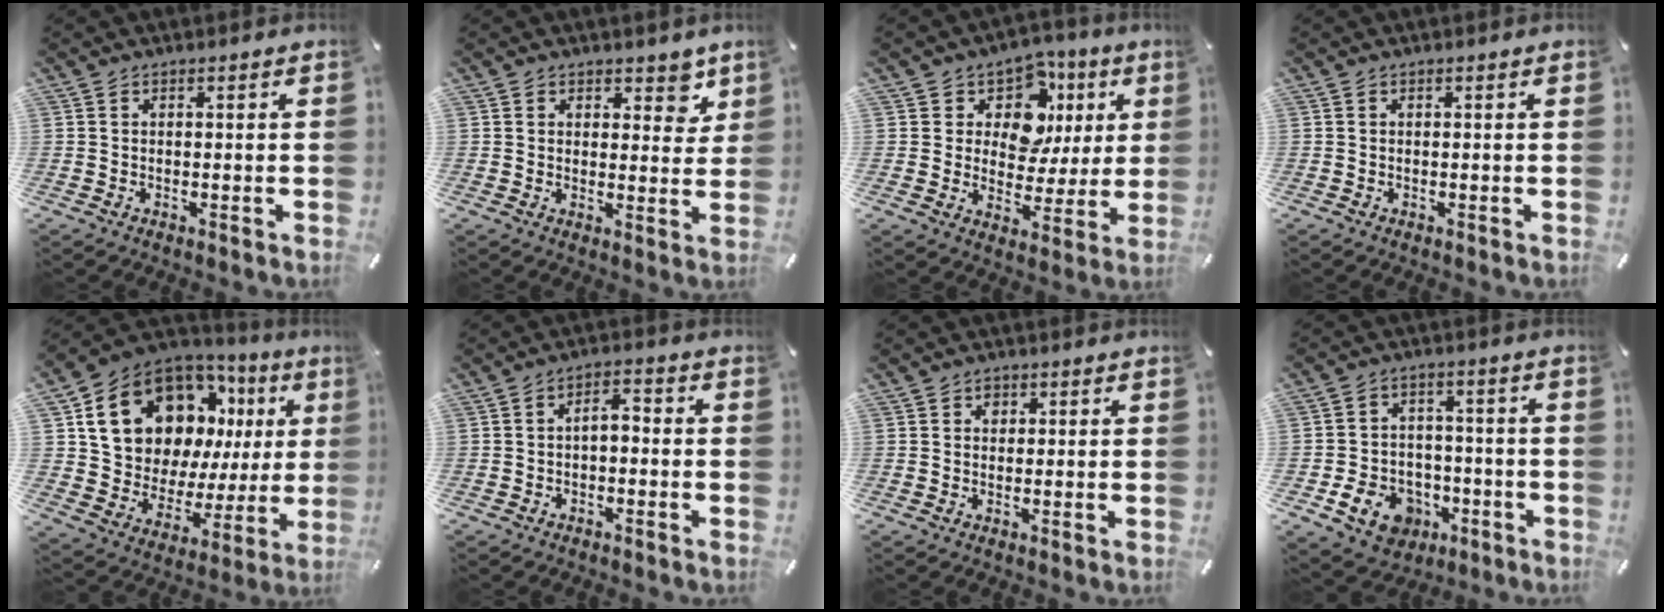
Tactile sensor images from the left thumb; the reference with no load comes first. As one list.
[{"total": 5.2, "force": [3.6, 3.3, 1.8], "torque": [0.001, -0.022, 0.056]}, {"total": 11.0, "force": [4.5, 8.8, 4.8], "torque": [-0.076, -0.033, 0.082]}, {"total": 0.0}, {"total": 19.1, "force": [10.4, 12.7, 9.7], "torque": [-0.168, -0.066, 0.203]}, {"total": 3.8, "force": [-1.6, 2.1, 2.8], "torque": [-0.050, 0.019, -0.032]}, {"total": 1.4, "force": [0.3, 1.3, 0.4], "torque": [-0.003, 0.003, 0.002]}, {"total": 10.9, "force": [-4.5, 8.6, 5.0], "torque": [-0.085, 0.036, -0.073]}]